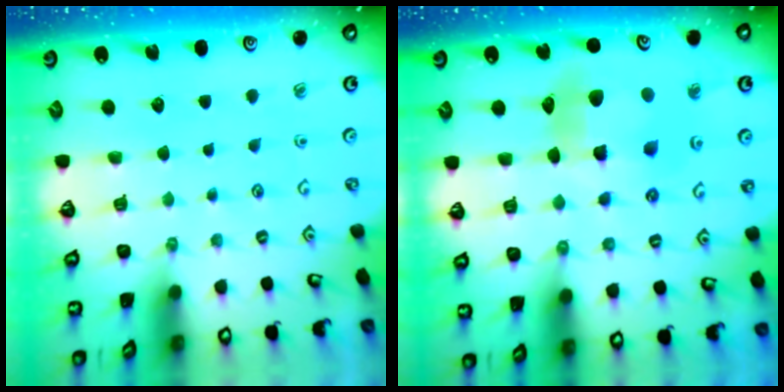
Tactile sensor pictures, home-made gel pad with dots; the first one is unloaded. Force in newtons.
{"total": 12.8, "press": 12.7, "slide": 2.0}